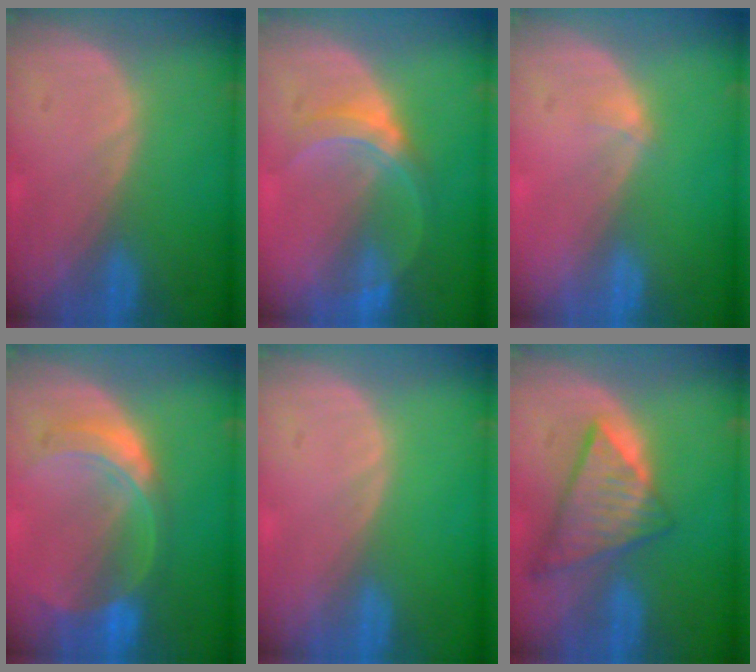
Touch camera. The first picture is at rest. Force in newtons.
{"total": 5.2, "press": 5.1, "slide": 0.9}
{"total": 1.1, "press": 0.8, "slide": 0.7}
{"total": 7.5, "press": 6.6, "slide": 3.7}
{"total": 0.0}
{"total": 8.9, "press": 7.7, "slide": 4.4}